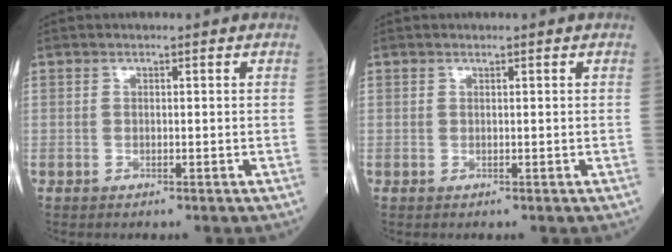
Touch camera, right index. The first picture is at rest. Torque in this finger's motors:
{"motor_torque": [-0.03, 0.07, -0.03, 0.01]}